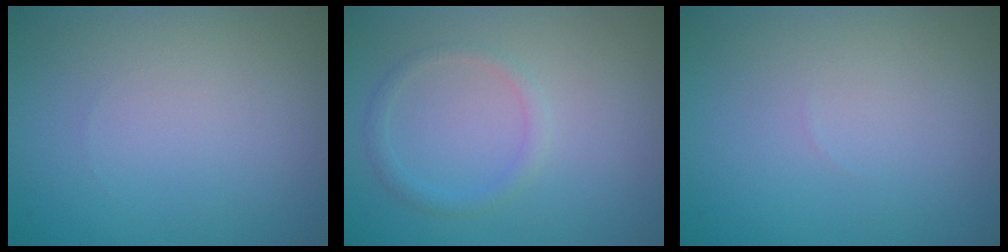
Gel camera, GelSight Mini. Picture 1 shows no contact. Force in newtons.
{"total": 1.3, "press": 1.3, "slide": 0.1}
{"total": 0.0}